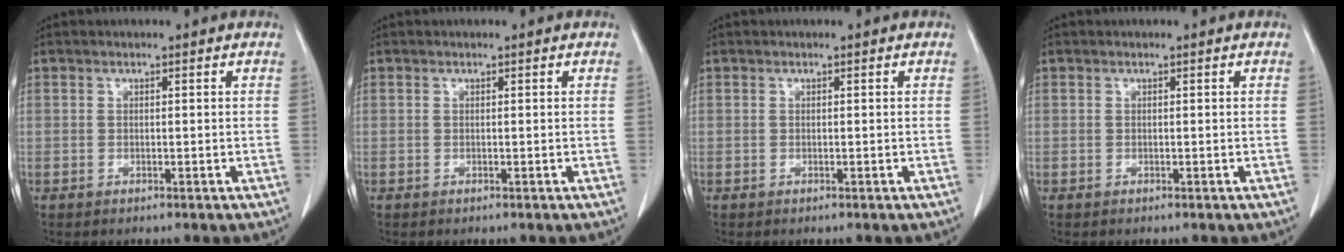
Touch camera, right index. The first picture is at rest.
{"total": 0.0}
{"total": 0.0}
{"total": 0.0}